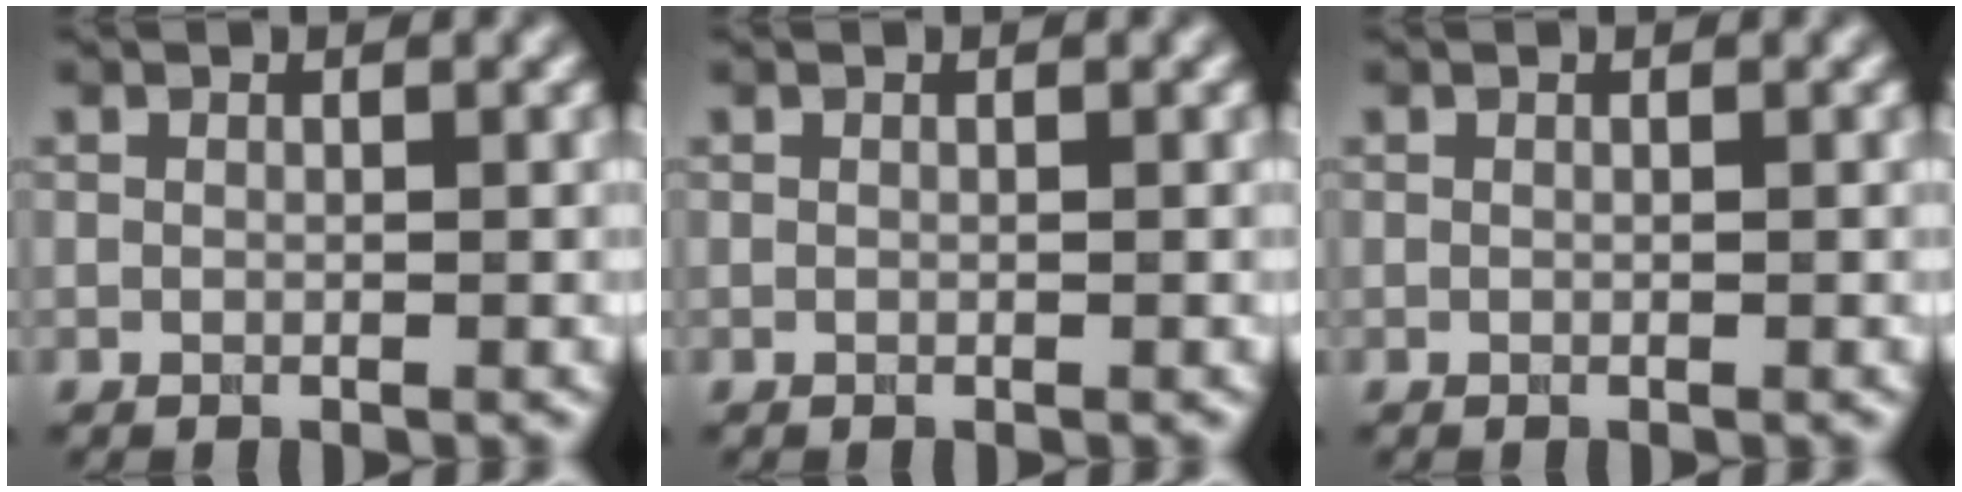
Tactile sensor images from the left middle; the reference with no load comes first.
{"total": 0.0}
{"total": 0.0}